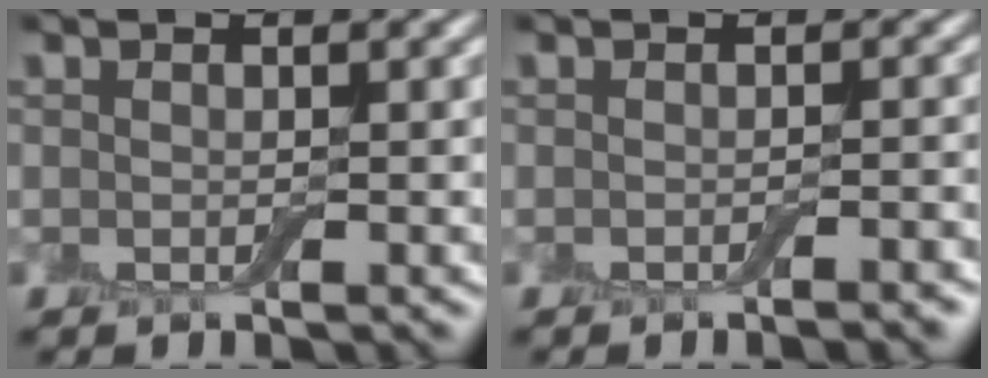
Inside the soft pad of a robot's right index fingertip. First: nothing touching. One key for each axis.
{"total": 1.6, "fx": -1.0, "fy": 0.3, "fz": 1.2, "tx": -0.007, "ty": 0.001, "tz": -0.014}